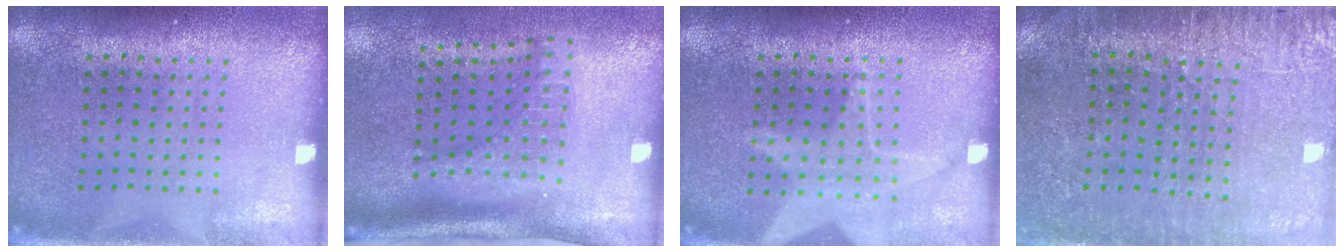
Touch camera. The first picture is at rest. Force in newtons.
{"total": 2.3, "press": 1.6, "slide": 1.6}
{"total": 1.3, "press": 1.3, "slide": 0.3}
{"total": 3.0, "press": 2.8, "slide": 0.9}